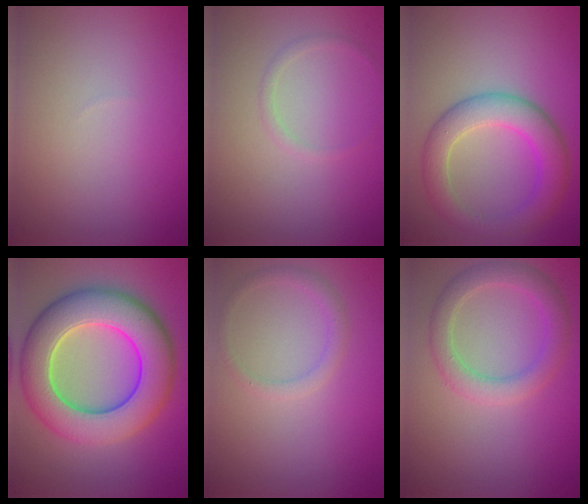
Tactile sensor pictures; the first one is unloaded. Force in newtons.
{"total": 0.8, "press": 0.8, "slide": 0.0}
{"total": 5.3, "press": 5.3, "slide": 0.1}
{"total": 11.1, "press": 11.0, "slide": 0.4}
{"total": 1.5, "press": 1.5, "slide": 0.1}
{"total": 3.5, "press": 3.5, "slide": 0.3}